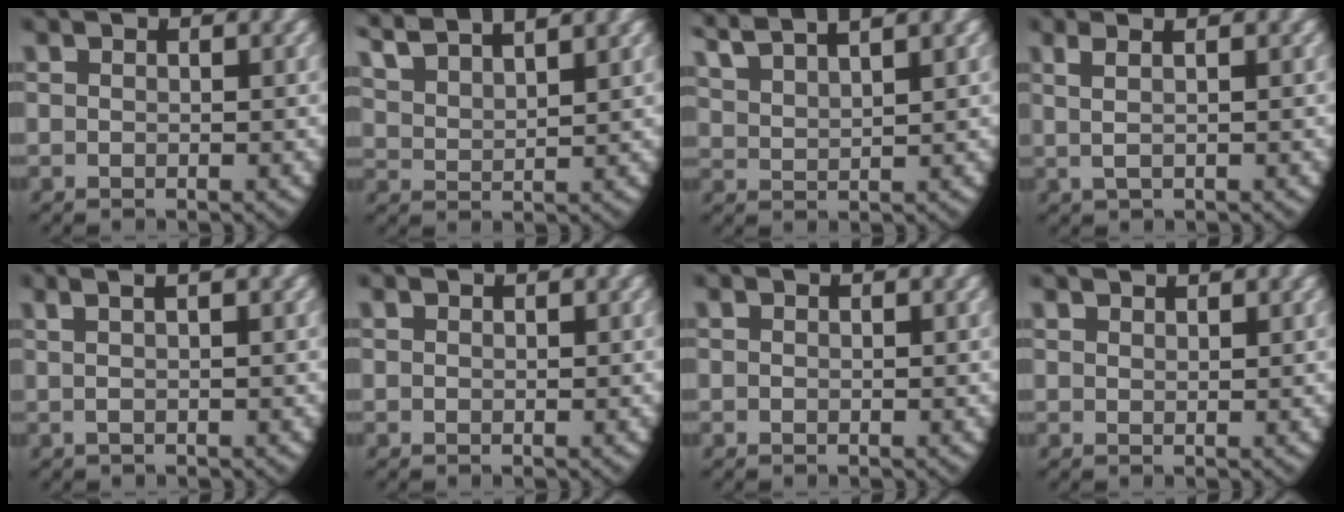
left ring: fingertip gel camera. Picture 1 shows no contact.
{"total": 4.6, "force": [3.8, 1.6, 2.1], "torque": [-0.061, 0.000, 0.073]}
{"total": 4.5, "force": [3.9, 1.0, 2.0], "torque": [-0.054, 0.005, 0.076]}
{"total": 2.5, "force": [1.0, 0.9, 2.2], "torque": [-0.041, 0.007, 0.016]}
{"total": 2.9, "force": [1.5, 0.7, 2.3], "torque": [-0.026, 0.020, 0.017]}
{"total": 0.0}
{"total": 0.0}
{"total": 1.6, "force": [1.4, -0.7, 0.0], "torque": [0.003, -0.003, 0.030]}